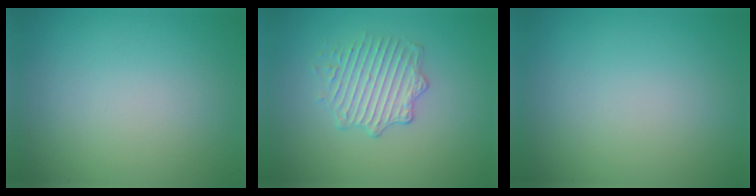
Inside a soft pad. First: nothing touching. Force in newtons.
{"total": 2.6, "press": 2.0, "slide": 1.6}
{"total": 0.0}